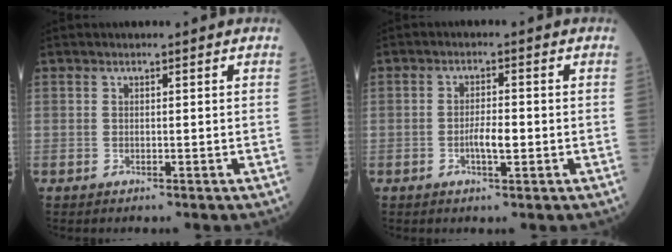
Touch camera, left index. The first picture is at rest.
{"total": 3.3, "force": [-0.8, 0.8, 3.1], "torque": [-0.057, 0.002, -0.013]}